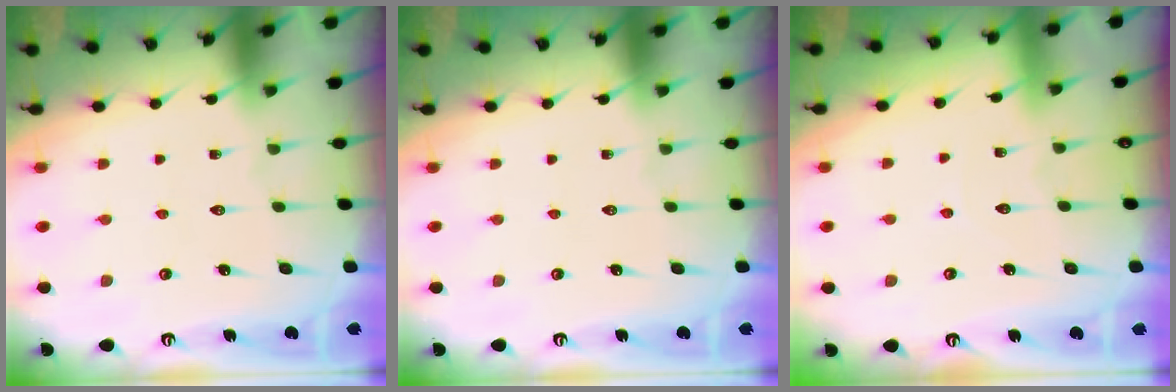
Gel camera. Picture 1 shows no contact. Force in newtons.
{"total": 0.0}
{"total": 2.9, "press": 2.9, "slide": 0.2}